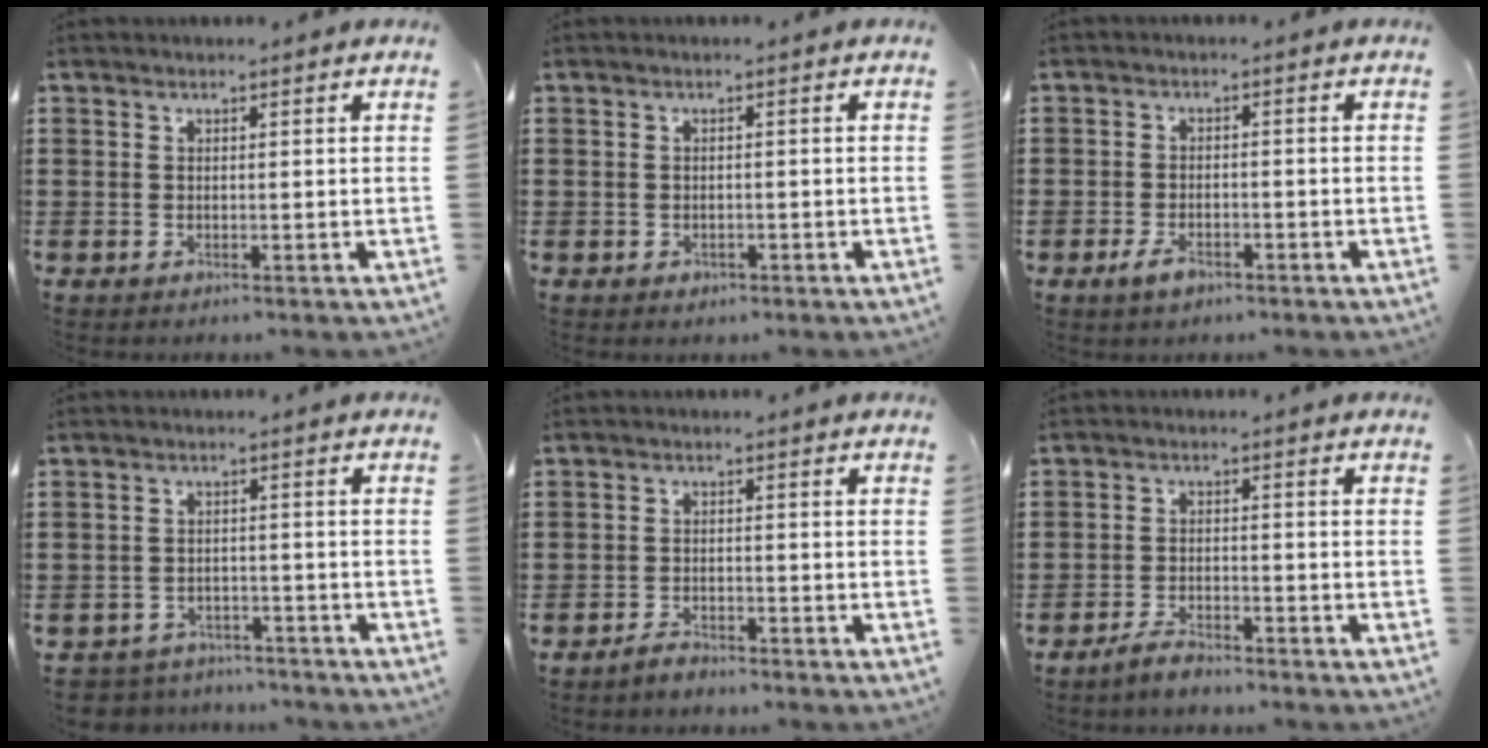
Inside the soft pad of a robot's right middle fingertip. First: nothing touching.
{"total": 0.6, "force": [-0.3, 0.5, 0.1], "torque": [-0.004, 0.003, -0.007]}
{"total": 2.5, "force": [-1.5, 1.3, 1.5], "torque": [-0.026, -0.003, -0.033]}
{"total": 3.2, "force": [-3.2, 0.7, -0.3], "torque": [-0.004, 0.002, -0.070]}
{"total": 2.0, "force": [-1.9, 0.4, 0.4], "torque": [-0.011, 0.003, -0.039]}
{"total": 2.9, "force": [-2.6, 0.6, 1.1], "torque": [-0.027, 0.005, -0.054]}